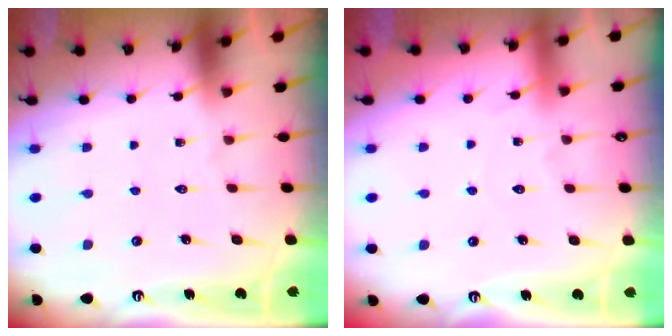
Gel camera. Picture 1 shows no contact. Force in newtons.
{"total": 2.1, "press": 2.1, "slide": 0.3}